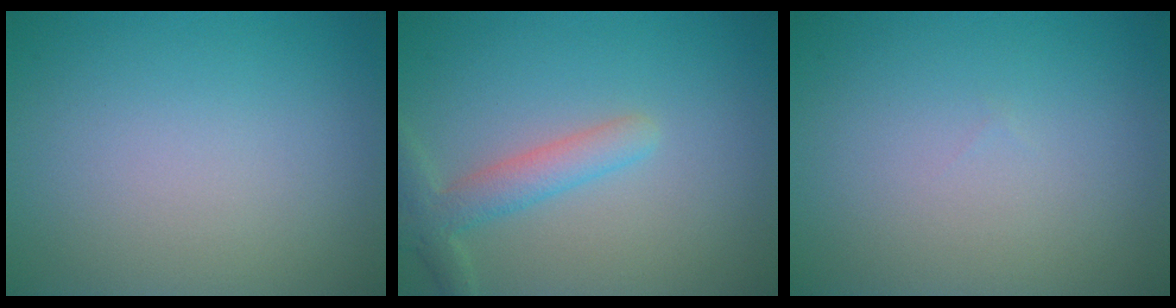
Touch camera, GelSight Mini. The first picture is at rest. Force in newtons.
{"total": 3.0, "press": 3.0, "slide": 0.2}
{"total": 0.0}